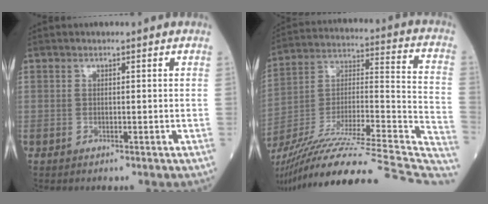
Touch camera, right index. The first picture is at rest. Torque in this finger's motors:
{"motor_torque": [-0.63, -1.51, 0.71, 0.21]}